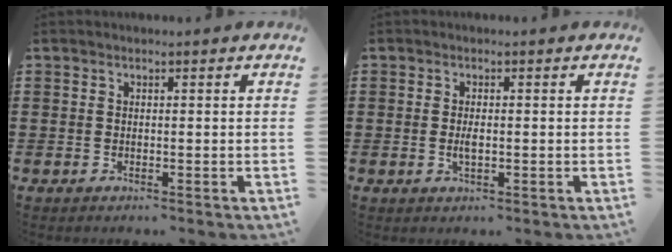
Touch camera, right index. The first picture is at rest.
{"total": 1.7, "force": [-0.2, 0.6, 1.6], "torque": [-0.029, 0.000, -0.003]}